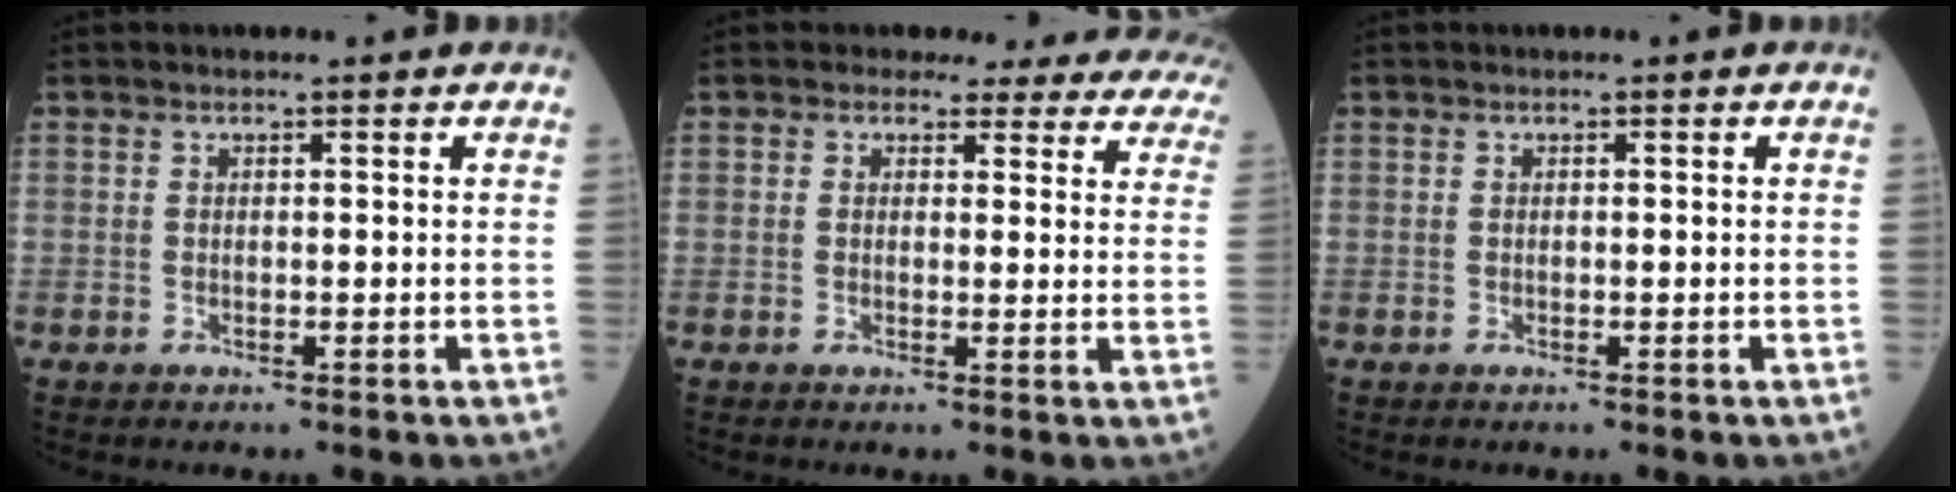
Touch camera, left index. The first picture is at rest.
{"total": 14.8, "force": [13.6, 5.4, 2.3], "torque": [0.005, -0.033, 0.116]}
{"total": 0.0}